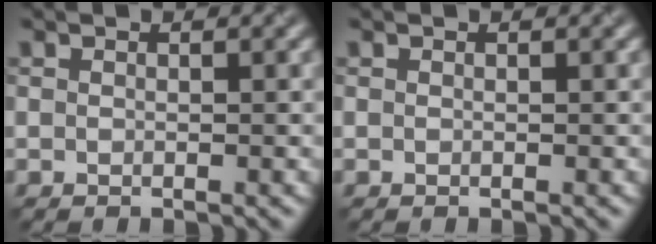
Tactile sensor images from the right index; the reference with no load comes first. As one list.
[{"total": 0.0}]